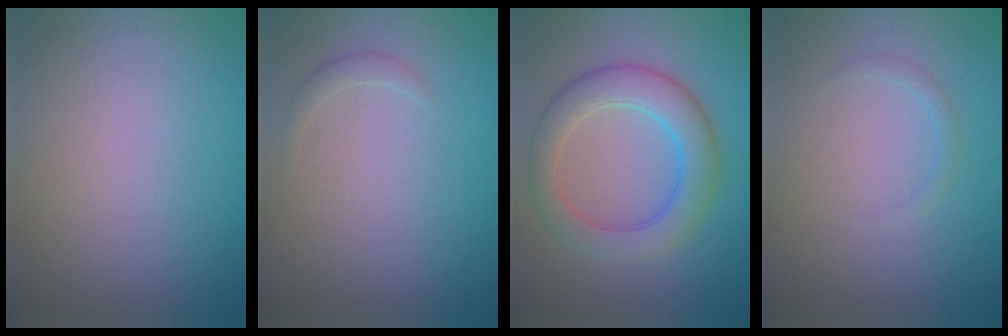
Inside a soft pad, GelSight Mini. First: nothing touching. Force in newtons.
{"total": 0.9, "press": 0.9, "slide": 0.1}
{"total": 5.6, "press": 5.5, "slide": 0.2}
{"total": 0.9, "press": 0.9, "slide": 0.1}